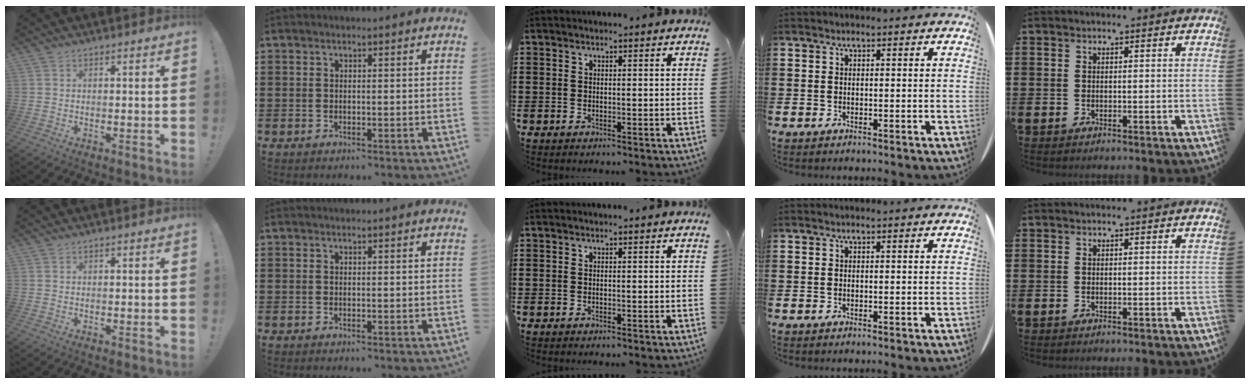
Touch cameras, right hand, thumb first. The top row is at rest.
{}